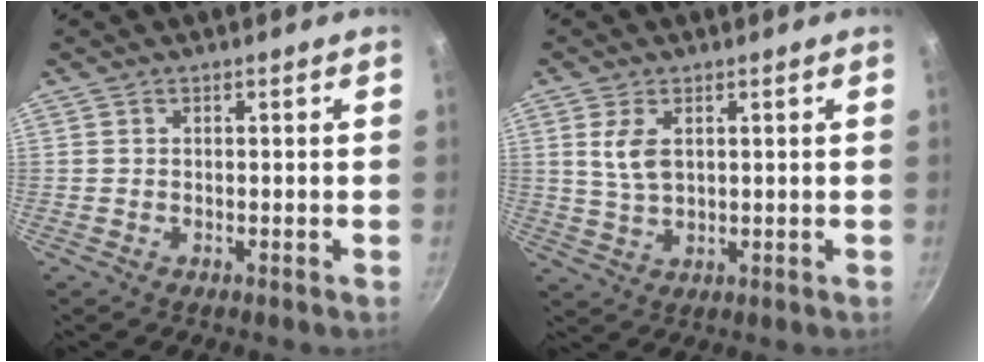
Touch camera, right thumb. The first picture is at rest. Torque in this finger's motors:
{"motor_torque": [-0.37, 0.61, 0.00, -0.01, 0.01]}